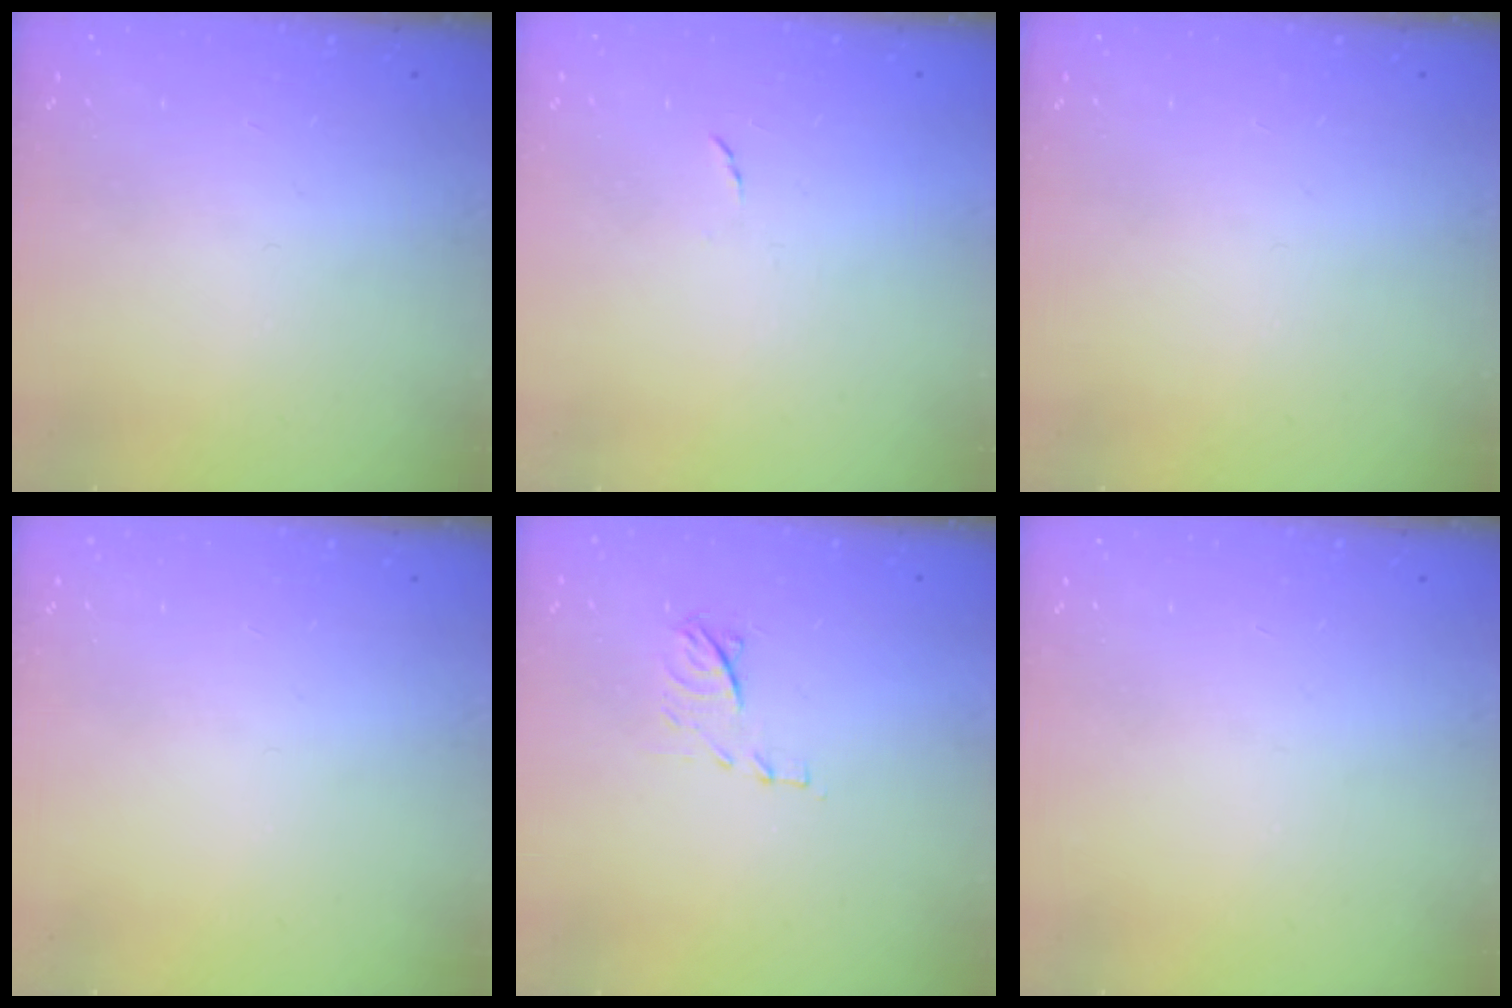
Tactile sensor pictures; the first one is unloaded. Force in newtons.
{"total": 4.2, "press": 4.2, "slide": 0.5}
{"total": 0.0}
{"total": 0.0}
{"total": 7.6, "press": 7.6, "slide": 0.7}
{"total": 0.0}